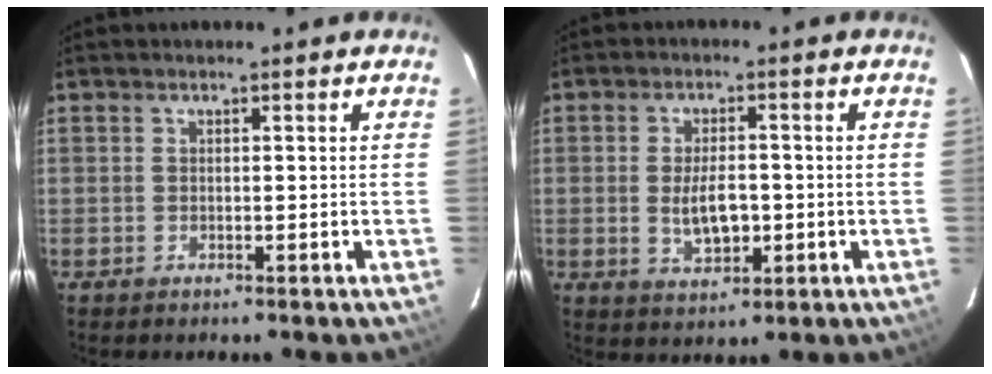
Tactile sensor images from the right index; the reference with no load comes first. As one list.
[{"total": 6.5, "force": [-0.9, 3.2, 5.6], "torque": [-0.107, -0.003, -0.008]}]